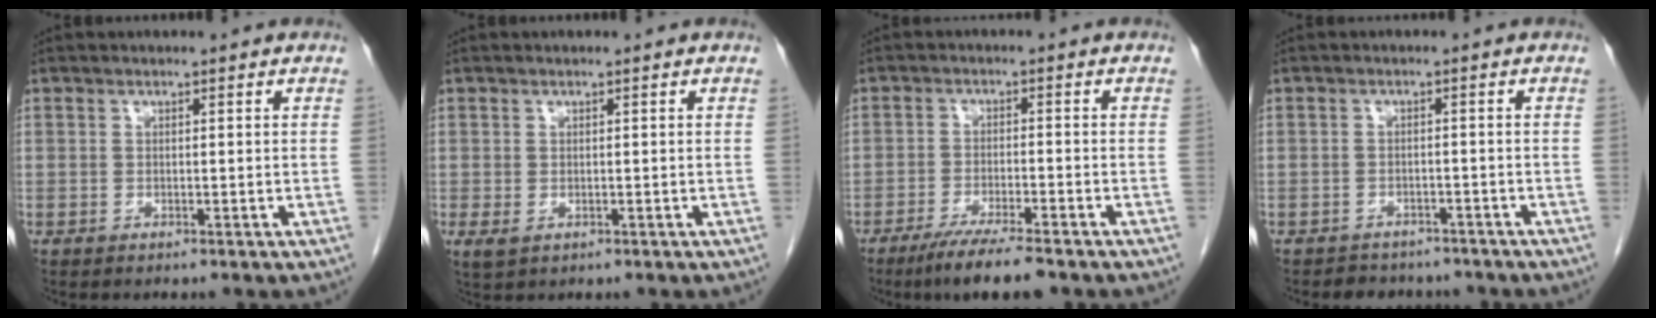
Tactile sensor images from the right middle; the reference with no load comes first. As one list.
[{"total": 1.9, "force": [-0.5, 1.3, 1.3], "torque": [-0.027, -0.005, 0.002]}, {"total": 7.6, "force": [-5.7, 0.5, 4.9], "torque": [-0.083, -0.019, -0.095]}, {"total": 5.6, "force": [-5.0, 2.5, 0.5], "torque": [-0.007, 0.006, -0.060]}]